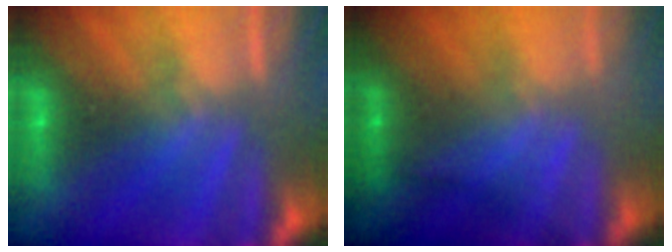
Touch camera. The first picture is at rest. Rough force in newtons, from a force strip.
{"total": 1.3}